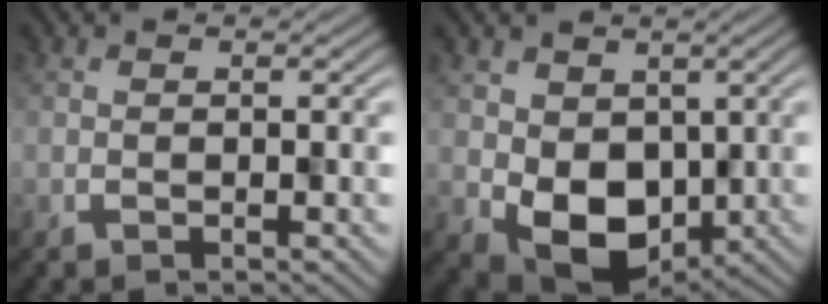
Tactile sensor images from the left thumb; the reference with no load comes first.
{"total": 7.8, "force": [-0.4, 6.2, 4.7], "torque": [-0.094, -0.037, 0.007]}